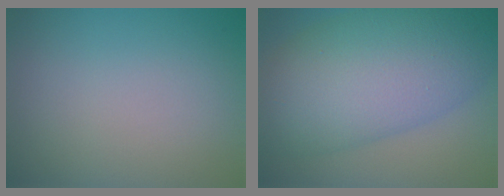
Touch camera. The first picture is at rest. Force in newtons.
{"total": 12.4, "press": 12.4, "slide": 0.2}